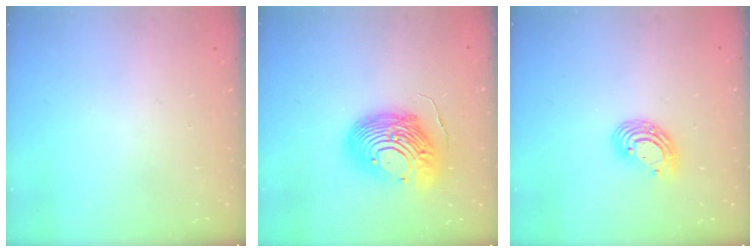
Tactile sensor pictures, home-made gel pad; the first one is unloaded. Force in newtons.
{"total": 18.0, "press": 17.9, "slide": 1.9}
{"total": 9.2, "press": 9.1, "slide": 1.6}